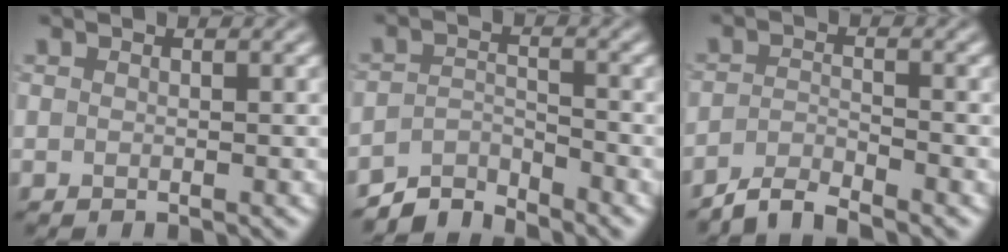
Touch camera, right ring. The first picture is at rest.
{"total": 3.5, "force": [-3.5, 0.5, 0.4], "torque": [-0.006, 0.007, -0.071]}
{"total": 2.9, "force": [-2.8, 0.2, 0.8], "torque": [-0.017, 0.004, -0.063]}